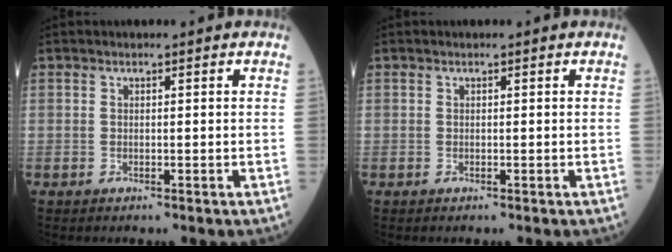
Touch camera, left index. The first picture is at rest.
{"total": 0.0}